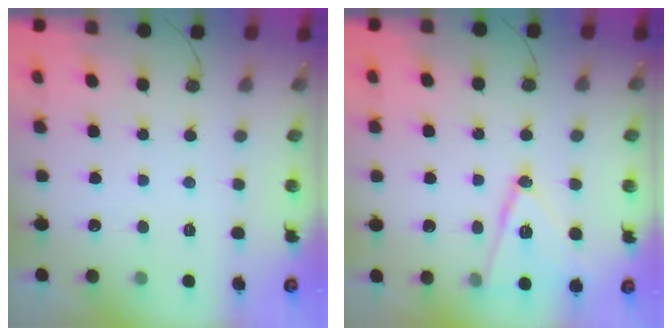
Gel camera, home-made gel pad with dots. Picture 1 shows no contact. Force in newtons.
{"total": 14.0, "press": 13.6, "slide": 3.3}